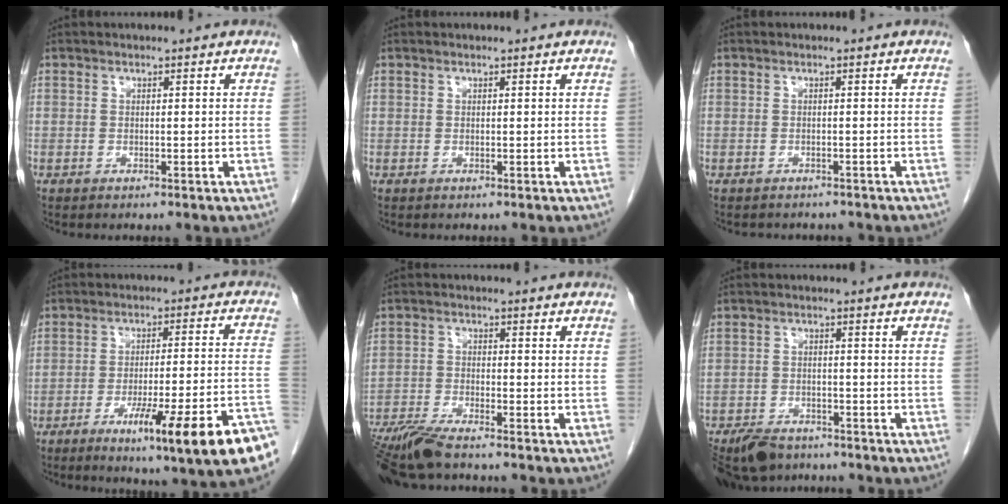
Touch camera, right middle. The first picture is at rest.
{"total": 0.0}
{"total": 3.9, "force": [-3.6, 1.5, 0.8], "torque": [-0.014, -0.002, -0.041]}
{"total": 17.8, "force": [-10.0, 0.0, 14.8], "torque": [-0.161, -0.013, -0.145]}
{"total": 8.4, "force": [-7.2, 0.8, 4.3], "torque": [-0.078, -0.023, -0.129]}
{"total": 9.2, "force": [-7.6, 4.0, 3.4], "torque": [-0.064, -0.013, -0.120]}